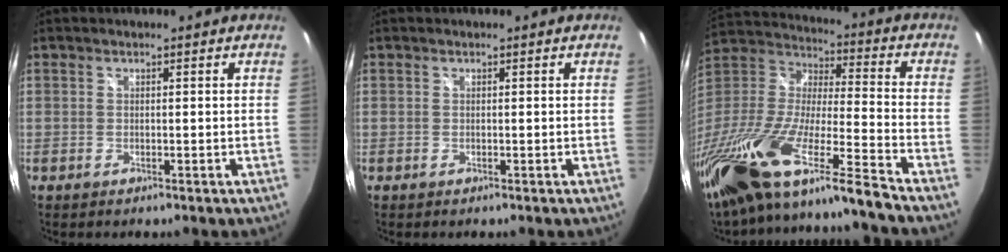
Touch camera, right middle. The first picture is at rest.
{"total": 0.0}
{"total": 27.8, "force": [-20.1, 1.9, 19.2], "torque": [-0.340, -0.067, -0.365]}